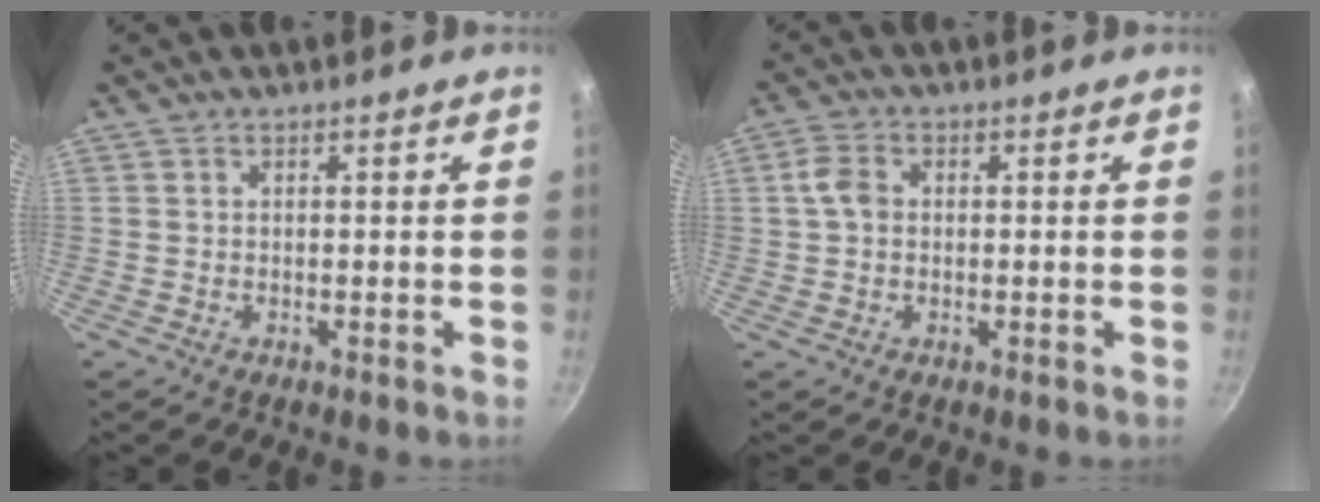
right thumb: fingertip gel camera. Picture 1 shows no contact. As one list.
[{"total": 4.2, "force": [0.4, 3.1, 2.7], "torque": [-0.049, 0.008, 0.002]}]